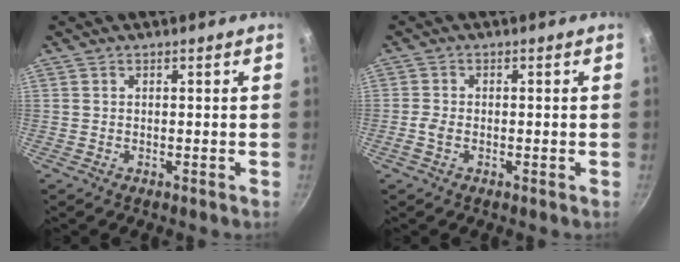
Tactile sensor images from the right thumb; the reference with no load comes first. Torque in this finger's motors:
{"motor_torque": [-0.56, -0.40, -0.31, 0.58, -0.01]}